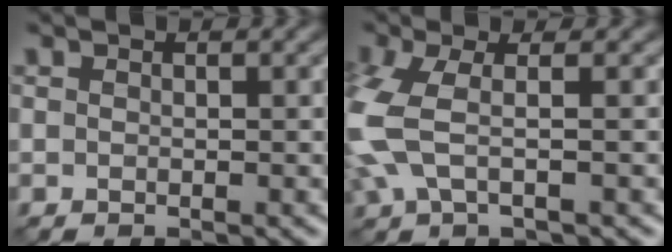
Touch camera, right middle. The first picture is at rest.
{"total": 4.8, "force": [-0.4, 1.8, 4.5], "torque": [-0.126, 0.000, -0.014]}